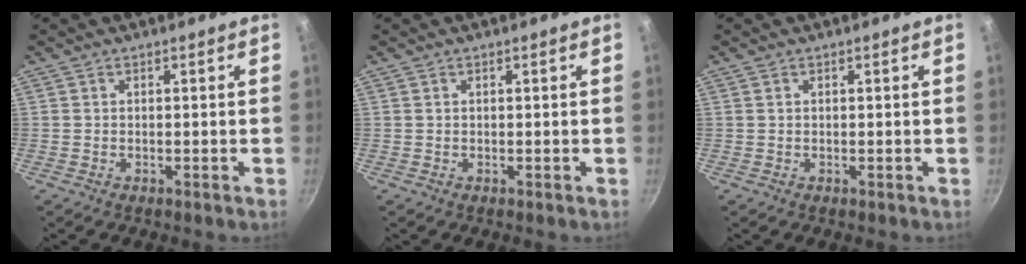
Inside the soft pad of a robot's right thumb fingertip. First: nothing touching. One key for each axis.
{"total": 0.0}
{"total": 0.0}